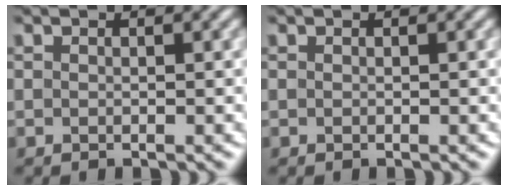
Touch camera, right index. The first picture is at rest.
{"total": 0.0}